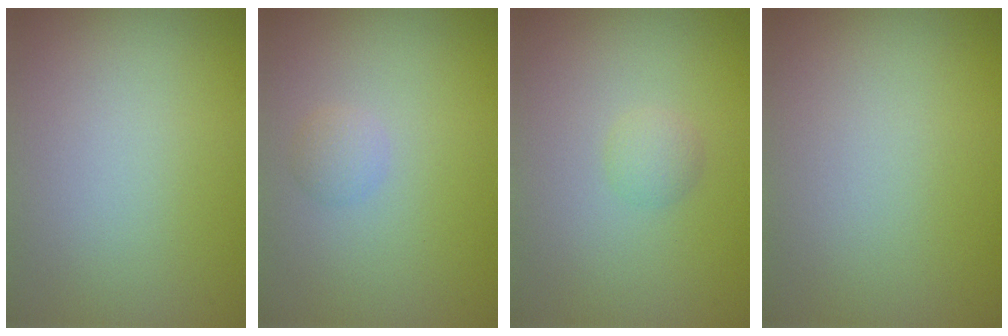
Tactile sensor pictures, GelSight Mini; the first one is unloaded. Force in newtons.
{"total": 1.0, "press": 1.0, "slide": 0.0}
{"total": 1.0, "press": 1.0, "slide": 0.1}
{"total": 0.0}